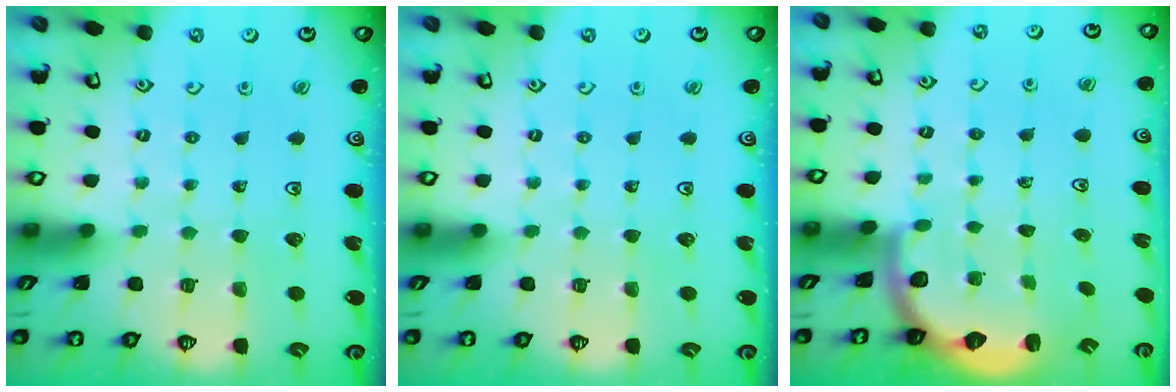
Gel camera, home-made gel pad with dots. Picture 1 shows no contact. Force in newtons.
{"total": 0.0}
{"total": 2.7, "press": 2.1, "slide": 1.7}